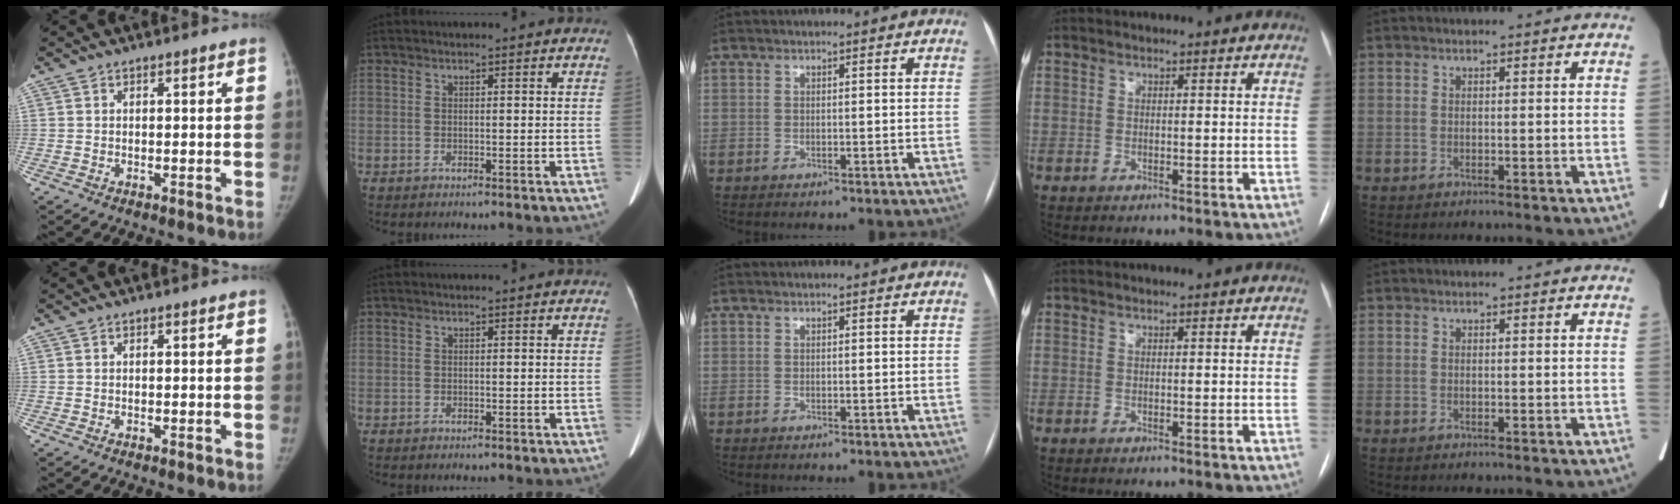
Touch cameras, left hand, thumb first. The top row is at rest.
{}